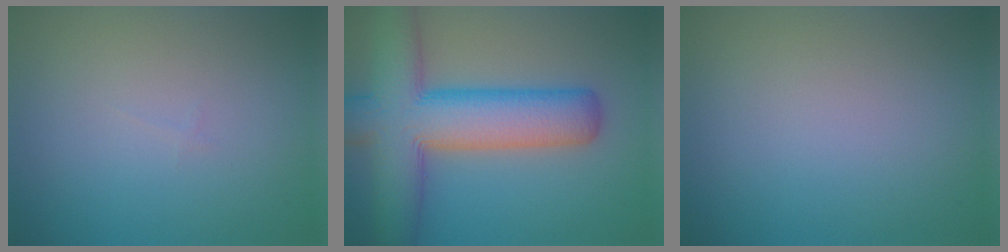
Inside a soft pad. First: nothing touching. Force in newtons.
{"total": 11.5, "press": 11.5, "slide": 0.5}
{"total": 0.0}